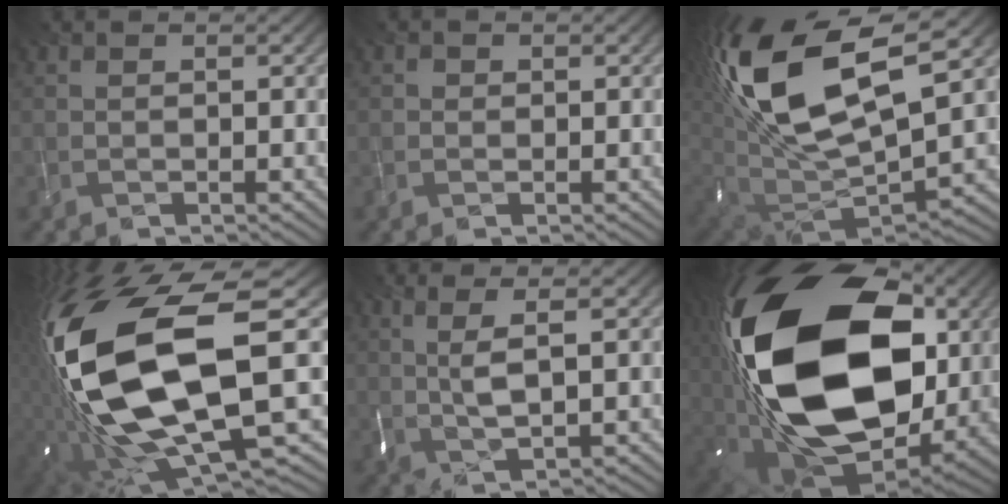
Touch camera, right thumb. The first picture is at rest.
{"total": 0.8, "force": [0.0, 0.8, 0.2], "torque": [-0.003, -0.002, -0.004]}
{"total": 19.5, "force": [6.6, 9.8, 15.5], "torque": [-0.353, -0.006, 0.124]}
{"total": 20.5, "force": [0.6, 8.8, 18.5], "torque": [-0.404, -0.049, 0.028]}
{"total": 4.4, "force": [1.3, 0.6, 4.1], "torque": [-0.097, 0.003, 0.031]}
{"total": 24.7, "force": [3.1, 15.8, 18.8], "torque": [-0.431, -0.030, 0.049]}